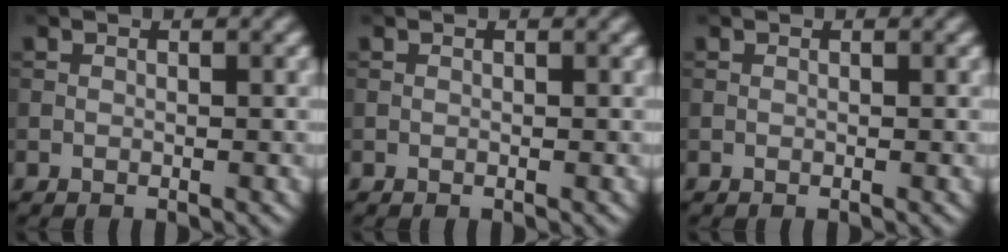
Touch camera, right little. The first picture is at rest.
{"total": 0.0}
{"total": 0.0}